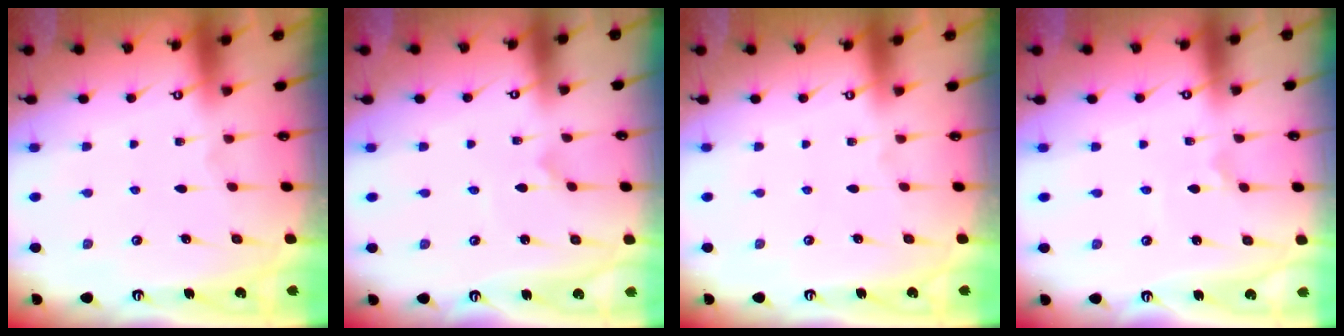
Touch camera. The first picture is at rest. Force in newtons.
{"total": 0.0}
{"total": 0.0}
{"total": 0.8, "press": 0.8, "slide": 0.2}